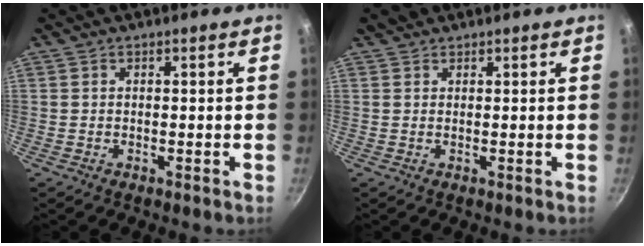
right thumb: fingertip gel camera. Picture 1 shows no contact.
{"total": 1.9, "force": [1.5, 1.1, 0.4], "torque": [0.002, -0.002, 0.024]}